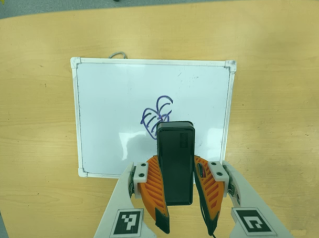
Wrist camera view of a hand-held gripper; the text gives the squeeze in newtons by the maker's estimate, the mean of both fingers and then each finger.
{"total": 7.9, "left": 6.3, "right": 9.6}